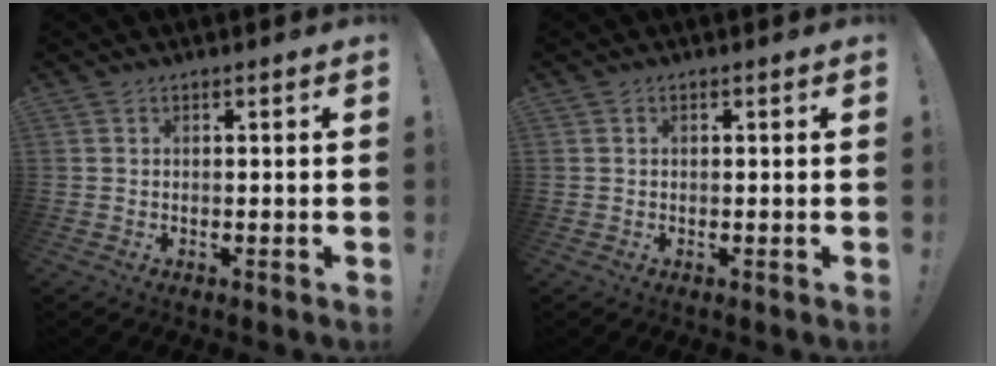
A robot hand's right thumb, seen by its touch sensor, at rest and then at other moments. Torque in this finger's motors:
{"motor_torque": [0.18, -0.19, -0.25, 0.16, 0.00]}